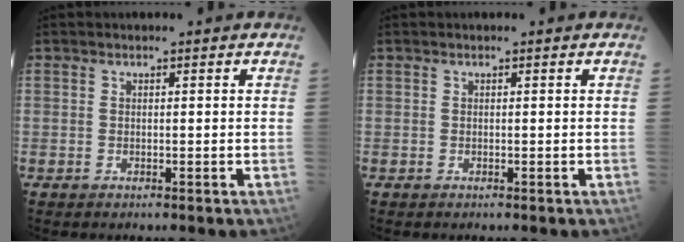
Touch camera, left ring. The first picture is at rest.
{"total": 0.0}